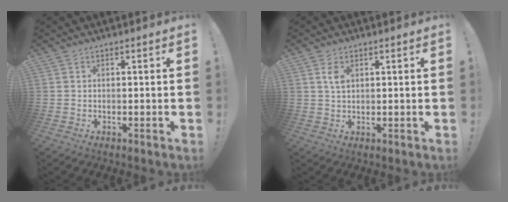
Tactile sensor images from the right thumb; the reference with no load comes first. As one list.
[{"total": 3.5, "force": [1.4, 1.9, 2.6], "torque": [-0.041, -0.003, 0.021]}]